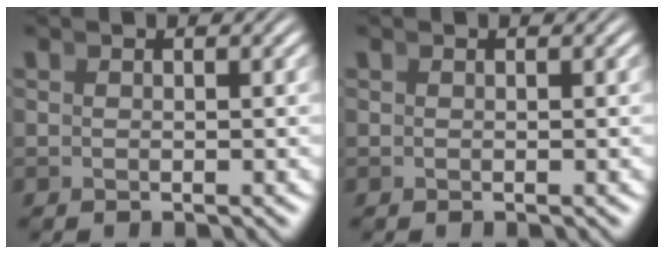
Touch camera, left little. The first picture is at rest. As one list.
[{"total": 0.0}]